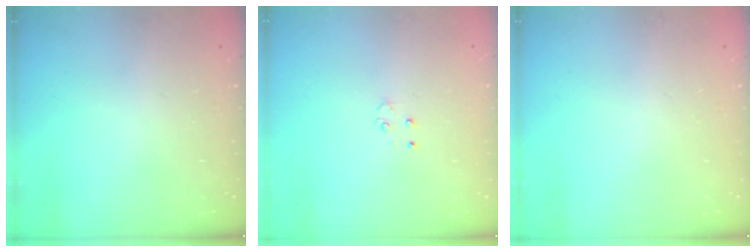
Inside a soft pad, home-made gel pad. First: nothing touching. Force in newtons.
{"total": 3.1, "press": 3.1, "slide": 0.6}
{"total": 0.0}